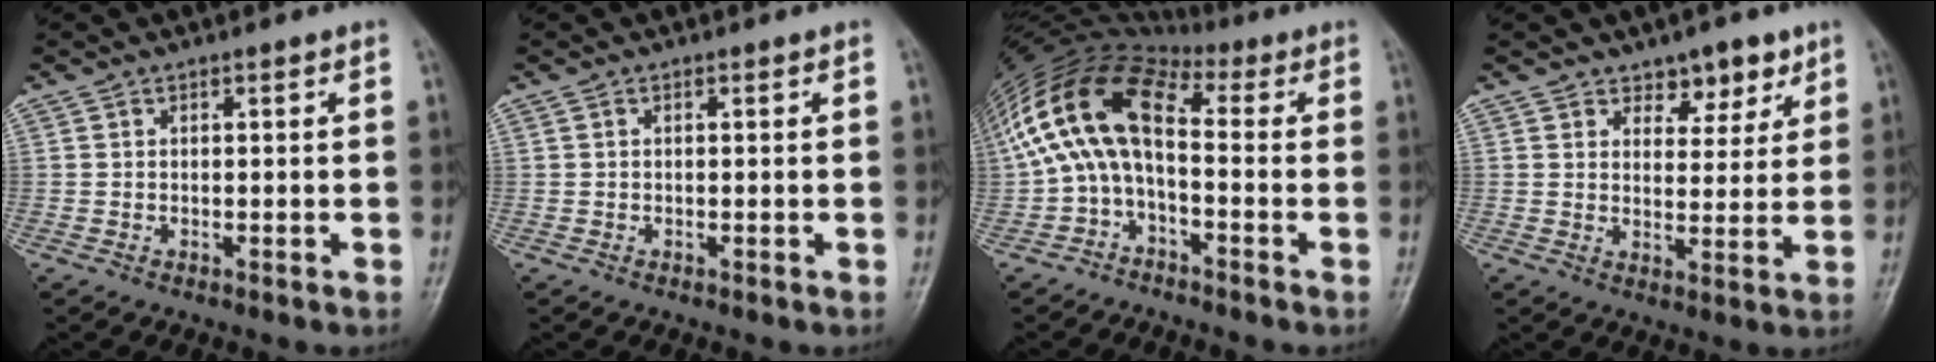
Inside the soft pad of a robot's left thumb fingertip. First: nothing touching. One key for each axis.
{"total": 0.0}
{"total": 15.0, "fx": -0.9, "fy": 8.0, "fz": 12.7, "tx": -0.247, "ty": 0.068, "tz": -0.031}
{"total": 6.2, "fx": 4.1, "fy": 3.9, "fz": 2.7, "tx": -0.001, "ty": -0.024, "tz": 0.059}